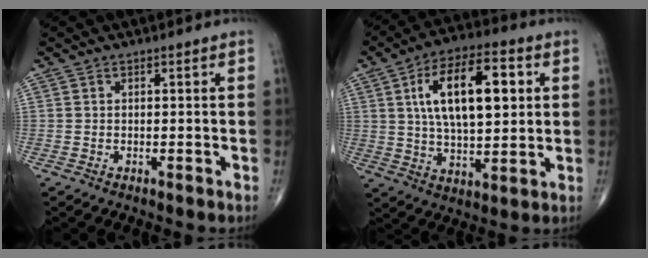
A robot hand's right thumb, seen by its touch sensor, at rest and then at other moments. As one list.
[{"total": 17.5, "force": [4.3, 8.0, 15.0], "torque": [-0.234, 0.002, 0.072]}]